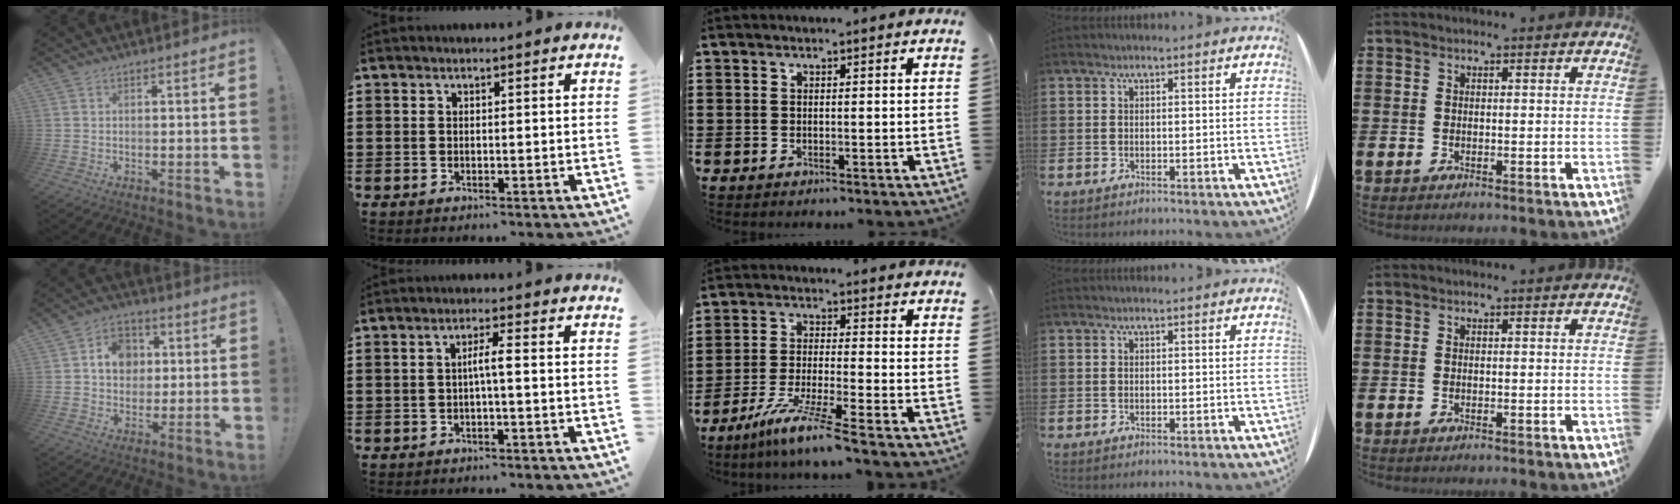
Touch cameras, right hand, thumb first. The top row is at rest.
{"thumb": {"total": 10.8, "force": [2.4, 9.4, 4.9], "torque": [-0.065, -0.001, 0.050]}, "index": {"total": 2.6, "force": [-0.4, 0.1, 2.6], "torque": [-0.050, 0.001, -0.010]}, "middle": {"total": 7.7, "force": [-6.2, -0.4, 4.5], "torque": [-0.099, -0.016, -0.121]}}